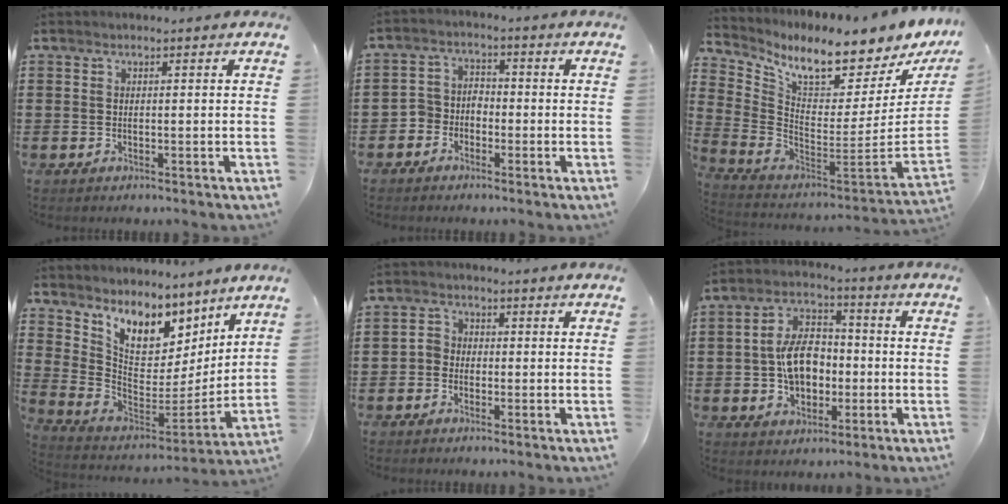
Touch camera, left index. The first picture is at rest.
{"total": 3.4, "force": [-2.6, 2.2, 0.5], "torque": [-0.026, 0.006, -0.059]}
{"total": 7.4, "force": [6.3, 0.9, 3.8], "torque": [-0.095, -0.069, 0.100]}
{"total": 9.0, "force": [7.1, 4.5, 3.3], "torque": [-0.101, -0.049, 0.131]}
{"total": 2.1, "force": [-0.8, 1.8, 0.7], "torque": [-0.020, 0.008, -0.019]}
{"total": 9.0, "force": [-0.8, 6.1, 6.6], "torque": [-0.152, 0.014, -0.017]}